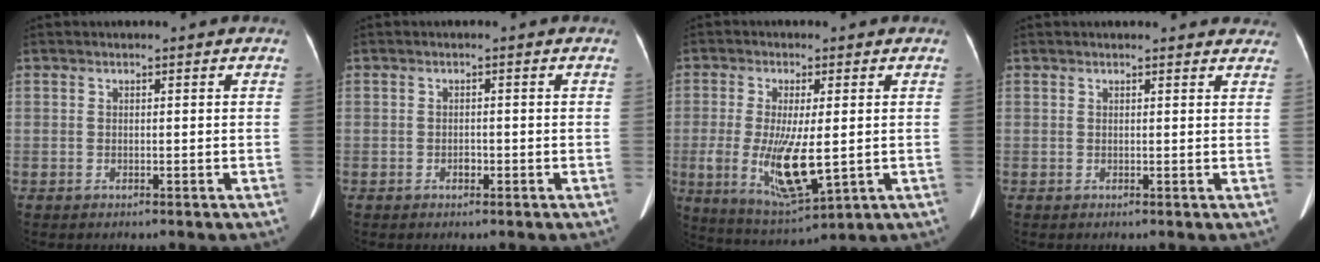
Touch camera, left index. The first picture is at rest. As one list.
[{"total": 0.9, "force": [-0.5, 0.5, 0.5], "torque": [-0.008, 0.001, -0.006]}, {"total": 10.5, "force": [-1.3, 2.7, 10.0], "torque": [-0.195, -0.028, -0.008]}, {"total": 7.9, "force": [7.4, 1.9, 1.9], "torque": [-0.003, 0.008, 0.063]}]